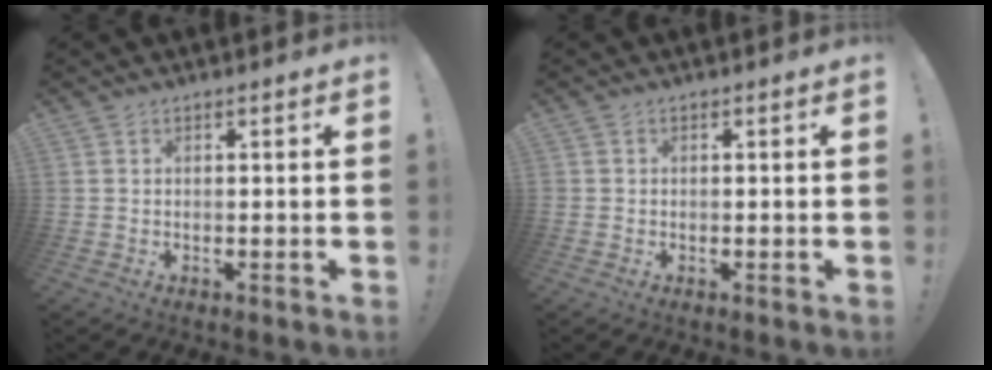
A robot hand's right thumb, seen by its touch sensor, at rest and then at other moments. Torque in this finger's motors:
{"motor_torque": [0.80, 0.24, 0.16, -0.22, 0.00]}